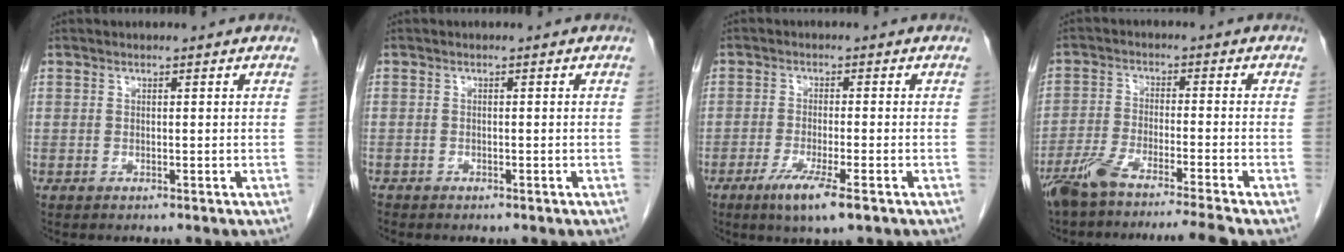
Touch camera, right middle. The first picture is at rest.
{"total": 0.6, "force": [-0.6, 0.3, 0.1], "torque": [-0.004, 0.000, -0.011]}
{"total": 6.2, "force": [-3.5, 0.3, 5.0], "torque": [-0.095, -0.016, -0.060]}
{"total": 10.8, "force": [-9.1, -1.3, 5.5], "torque": [-0.084, -0.020, -0.151]}